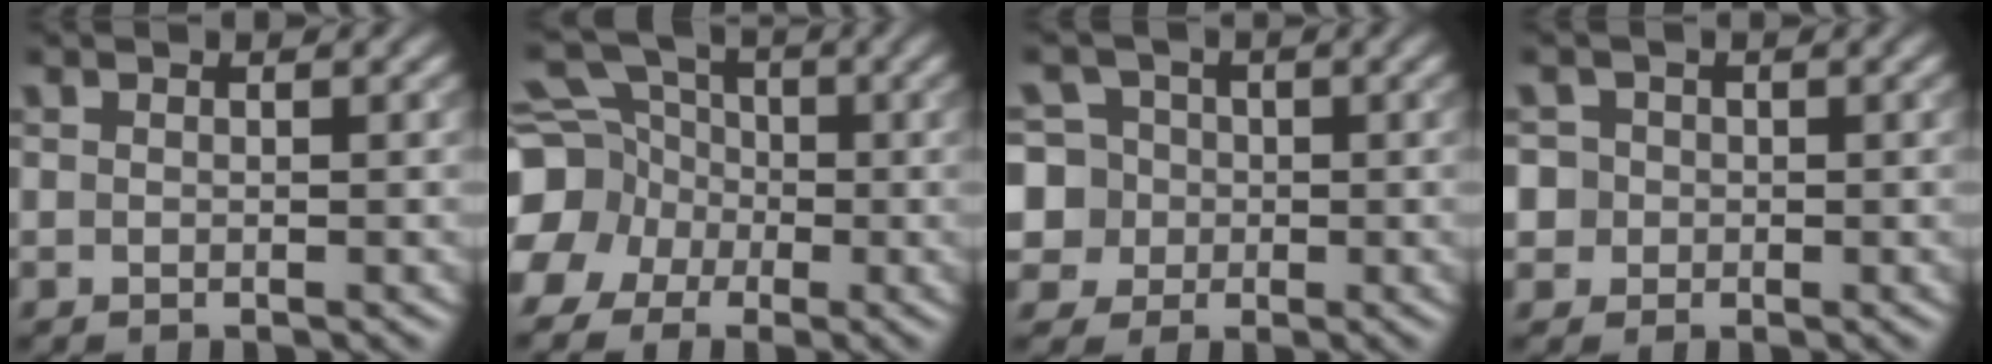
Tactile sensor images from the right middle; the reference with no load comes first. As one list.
[{"total": 10.9, "force": [-2.8, 9.8, 3.9], "torque": [-0.111, -0.001, -0.070]}, {"total": 7.2, "force": [-0.3, 6.9, 2.0], "torque": [-0.038, 0.029, -0.022]}, {"total": 3.5, "force": [0.3, 3.3, 1.1], "torque": [-0.004, 0.027, -0.014]}]